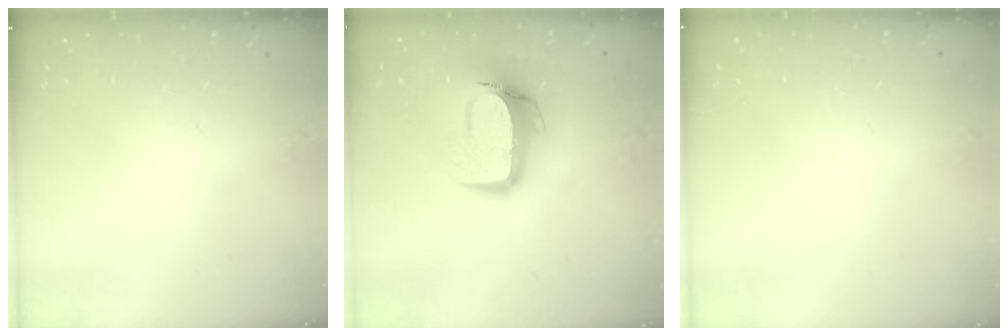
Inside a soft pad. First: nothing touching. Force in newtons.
{"total": 11.5, "press": 11.5, "slide": 1.0}
{"total": 0.0}